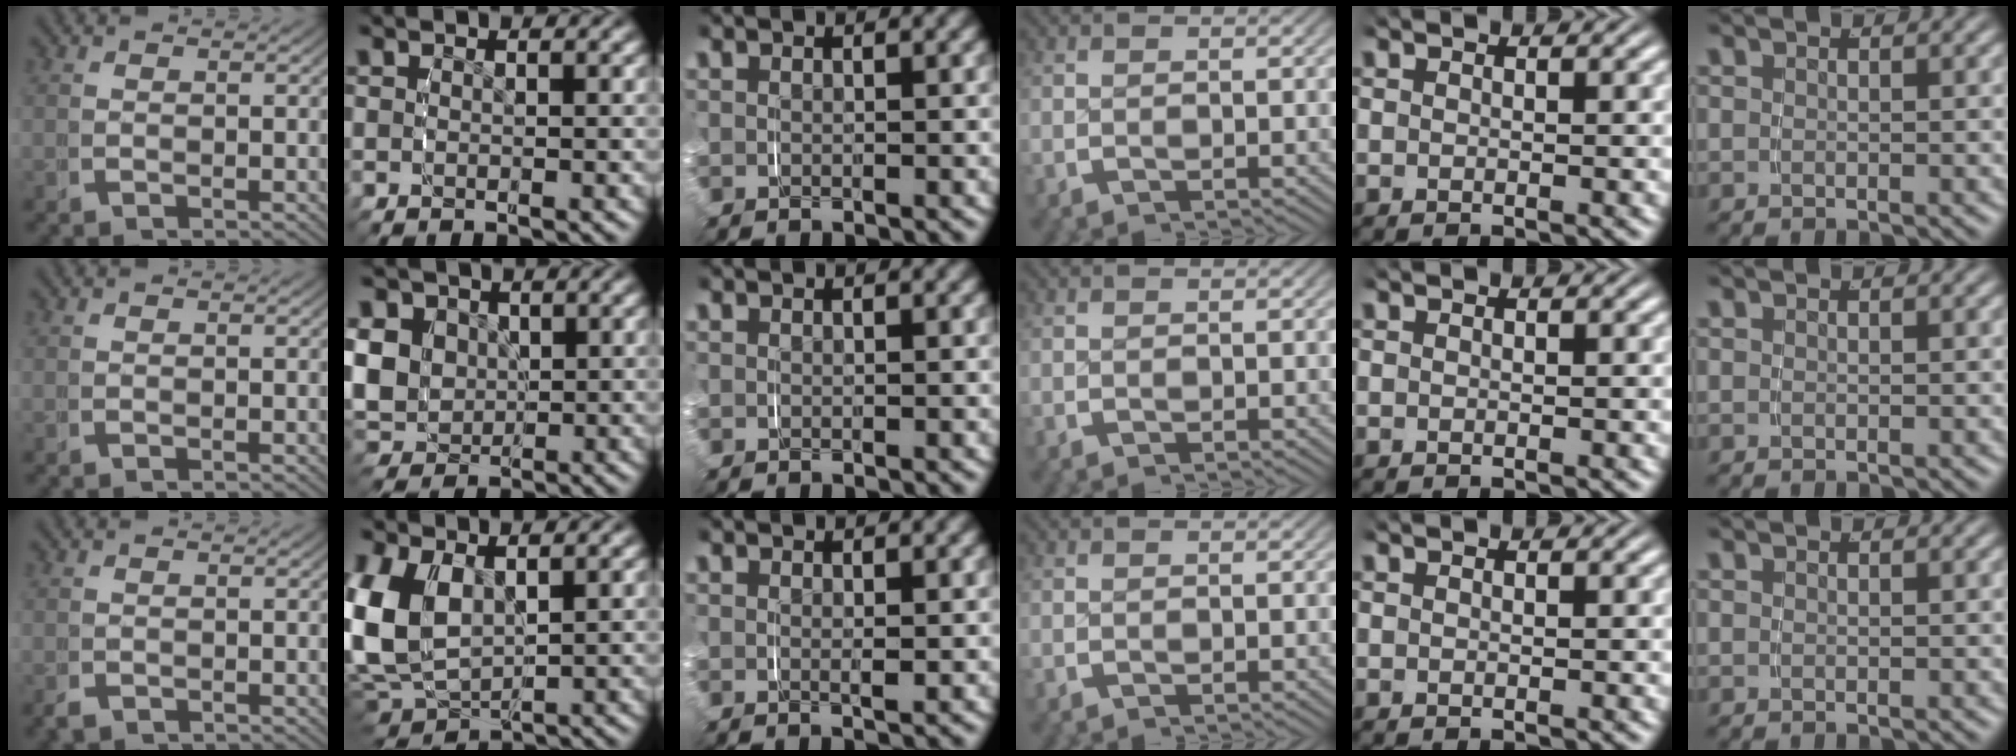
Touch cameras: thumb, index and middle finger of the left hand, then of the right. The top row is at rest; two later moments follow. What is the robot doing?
{"motion": "grasp_and_lifting", "object": "toothpaste"}